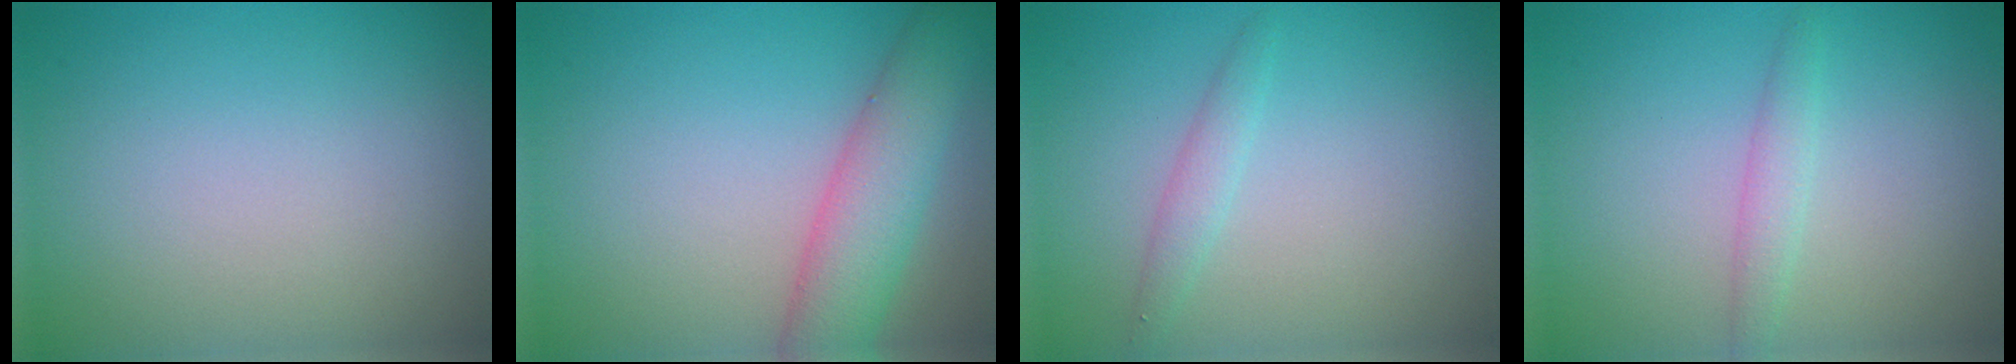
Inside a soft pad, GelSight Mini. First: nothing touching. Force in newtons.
{"total": 5.6, "press": 5.6, "slide": 0.2}
{"total": 1.4, "press": 1.4, "slide": 0.0}
{"total": 1.6, "press": 1.6, "slide": 0.0}